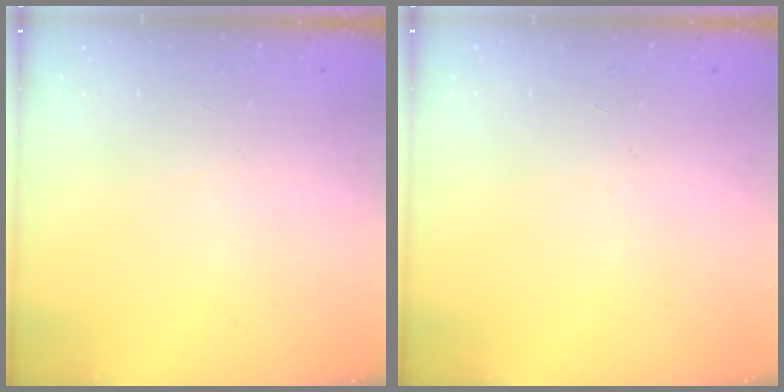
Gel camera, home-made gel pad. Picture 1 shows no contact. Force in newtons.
{"total": 0.0}